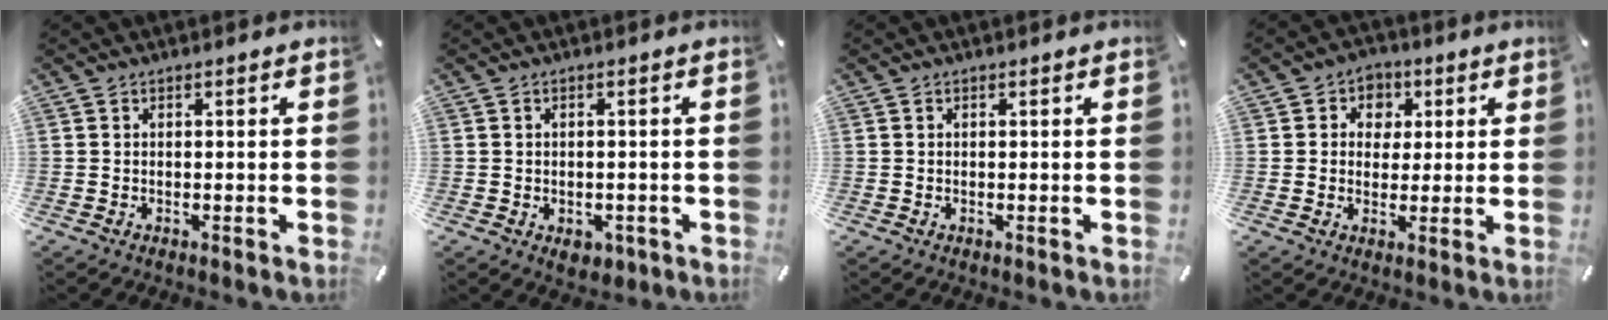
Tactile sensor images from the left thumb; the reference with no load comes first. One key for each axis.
{"total": 3.2, "fx": -1.3, "fy": 2.4, "fz": 1.7, "tx": -0.027, "ty": 0.005, "tz": -0.020}
{"total": 0.0}
{"total": 5.8, "fx": 1.0, "fy": 5.3, "fz": 2.0, "tx": -0.022, "ty": 0.000, "tz": 0.011}